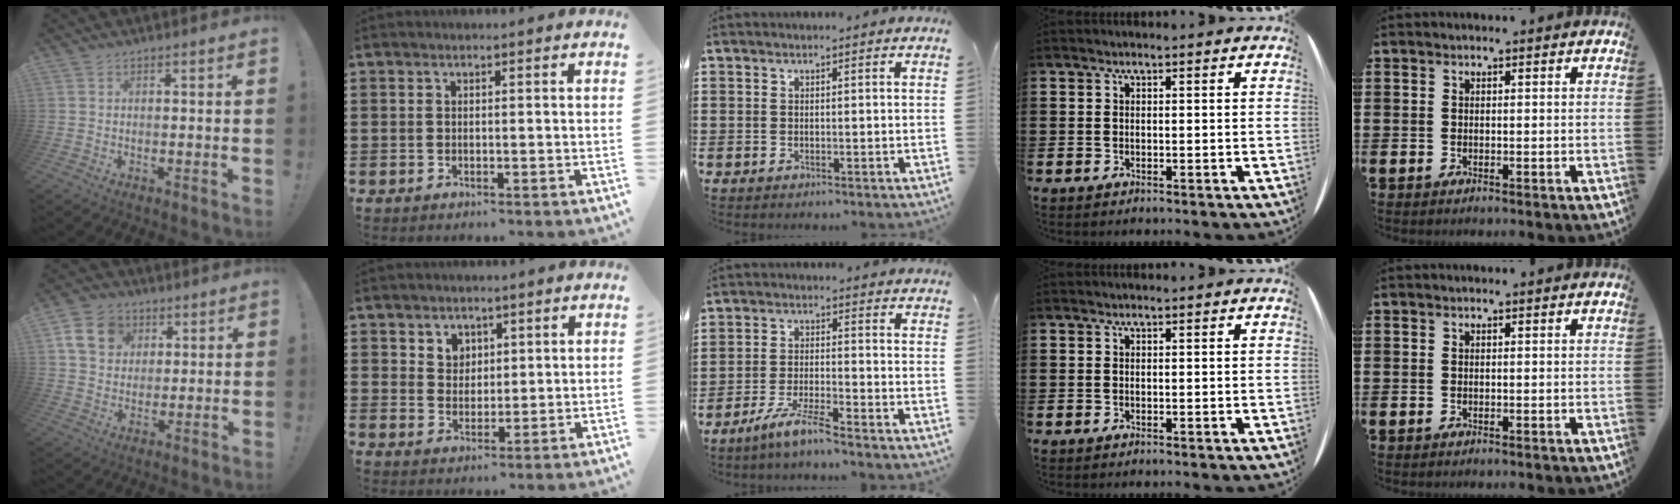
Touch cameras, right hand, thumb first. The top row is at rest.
{"thumb": {"total": 11.2, "force": [4.7, 9.0, 4.8], "torque": [-0.078, -0.007, 0.096]}, "index": {"total": 3.6, "force": [2.2, 2.8, 0.3], "torque": [-0.019, 0.008, 0.042]}, "middle": {"total": 5.5, "force": [-4.7, 0.1, 2.9], "torque": [-0.068, -0.012, -0.091]}}